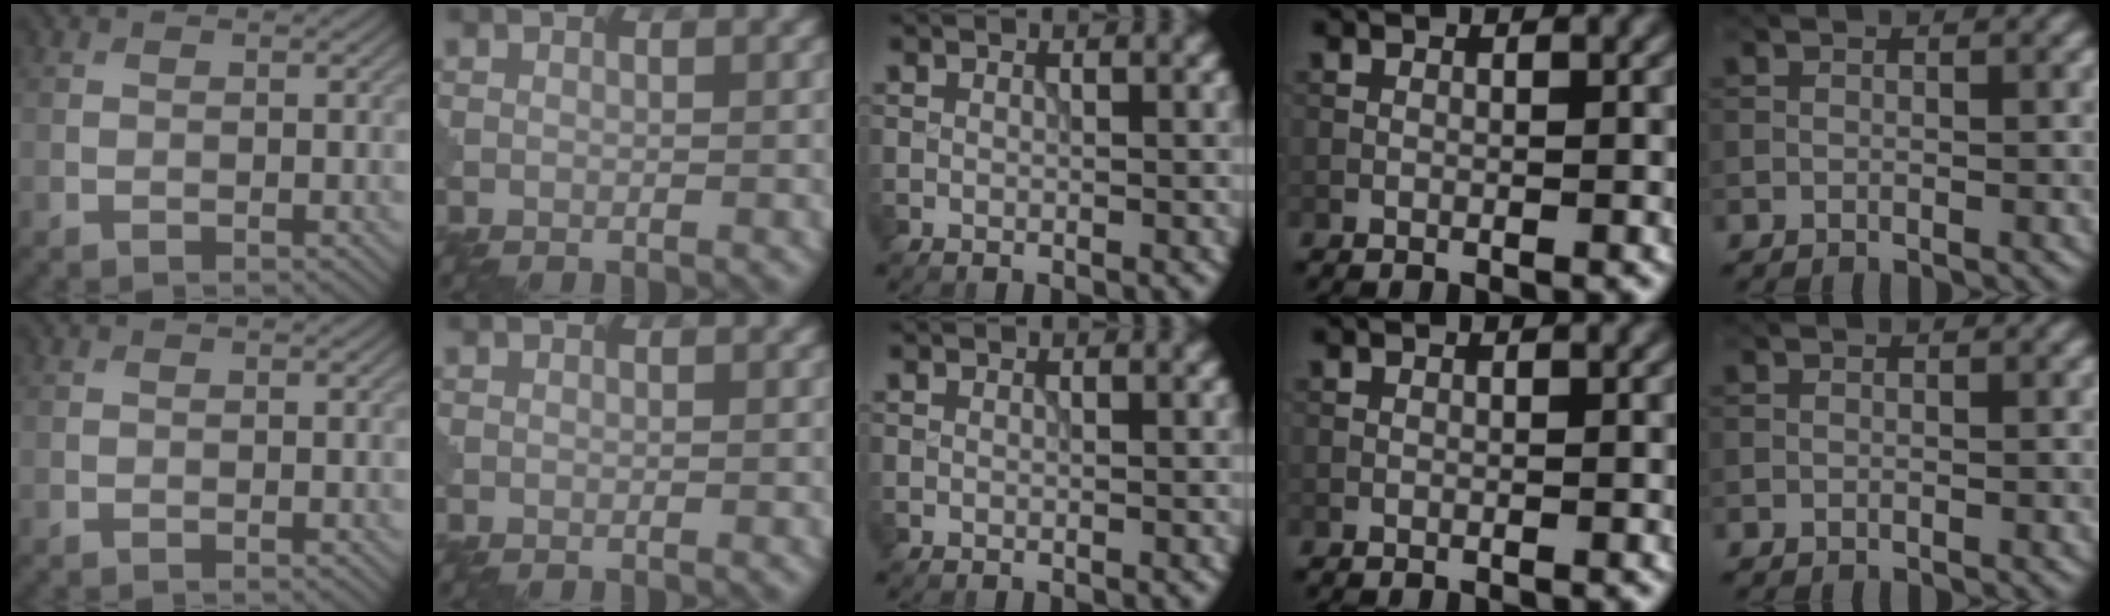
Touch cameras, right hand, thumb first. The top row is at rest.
{}